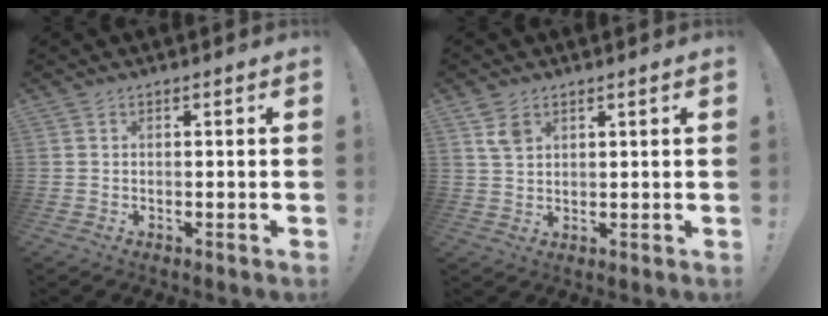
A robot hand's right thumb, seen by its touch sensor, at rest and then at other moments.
{"total": 4.3, "force": [2.6, 2.5, 2.3], "torque": [-0.039, -0.010, 0.050]}